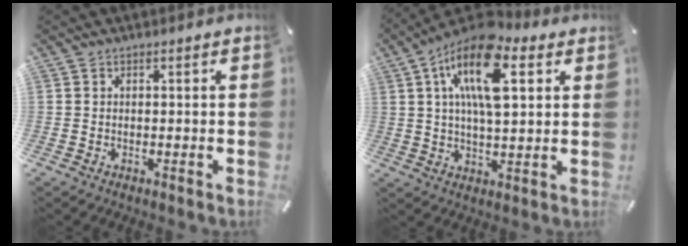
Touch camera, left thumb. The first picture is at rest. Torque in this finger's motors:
{"motor_torque": [0.80, 0.82, 2.20, -0.58, 0.33]}